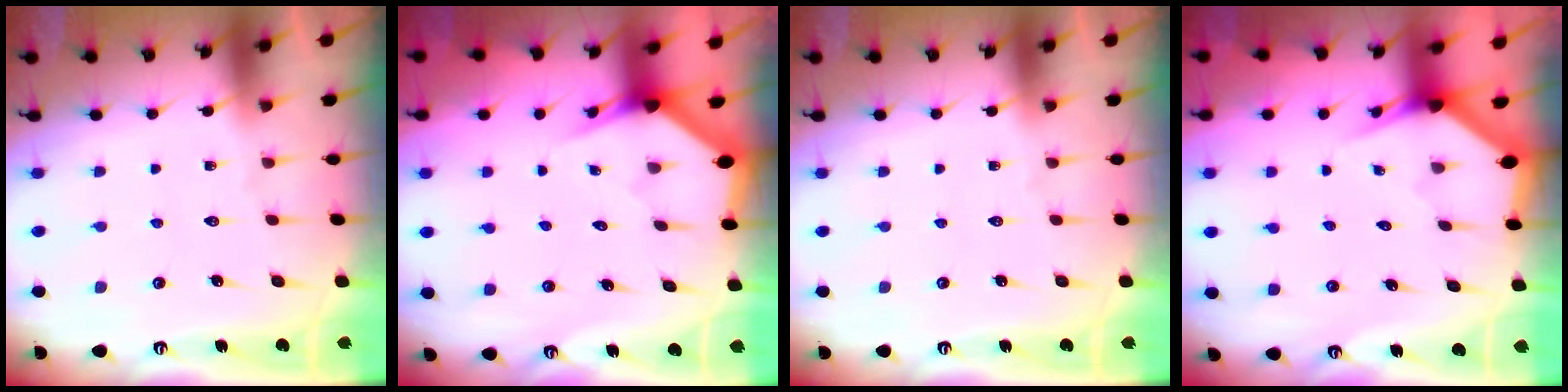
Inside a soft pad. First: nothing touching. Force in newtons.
{"total": 2.7, "press": 2.7, "slide": 0.1}
{"total": 0.0}
{"total": 2.8, "press": 2.8, "slide": 0.2}